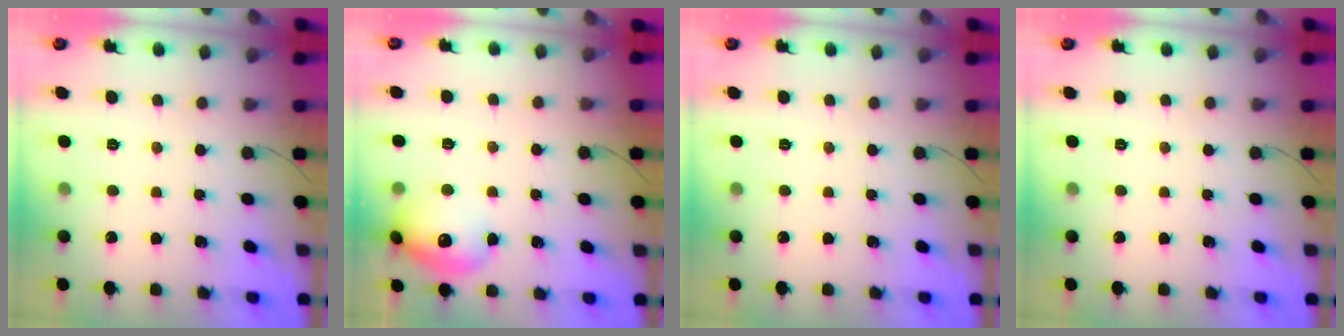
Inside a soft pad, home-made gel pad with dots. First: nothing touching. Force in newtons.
{"total": 15.3, "press": 15.3, "slide": 1.4}
{"total": 0.0}
{"total": 0.0}